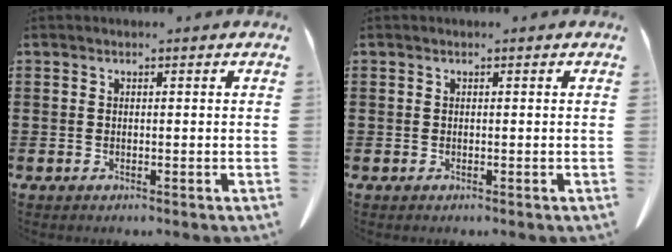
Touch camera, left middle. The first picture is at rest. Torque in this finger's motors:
{"motor_torque": [0.00, 0.00, 0.00, 0.00]}